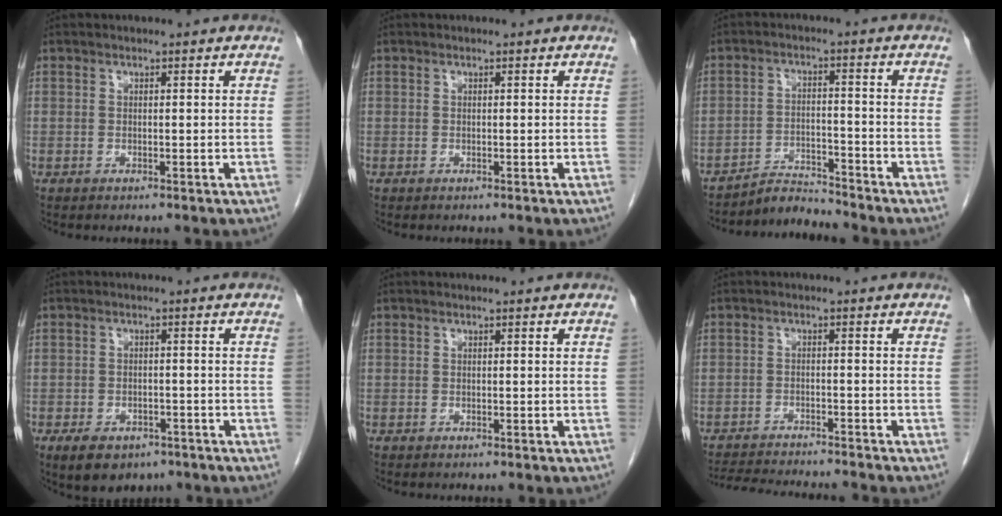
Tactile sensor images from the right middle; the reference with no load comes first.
{"total": 0.0}
{"total": 4.3, "force": [-4.3, -0.5, -0.7], "torque": [0.014, -0.006, -0.072]}
{"total": 7.4, "force": [-4.8, 4.3, 3.6], "torque": [-0.054, 0.001, -0.067]}
{"total": 0.0}
{"total": 10.4, "force": [-9.9, 0.0, 3.2], "torque": [-0.046, -0.008, -0.147]}